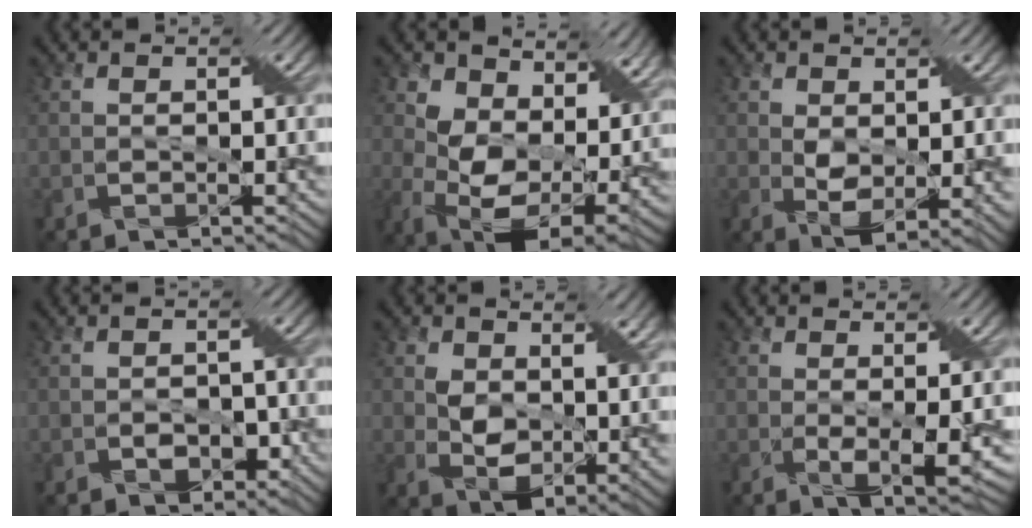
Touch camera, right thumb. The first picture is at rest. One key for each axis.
{"total": 13.9, "fx": 4.6, "fy": 8.7, "fz": 9.9, "tx": -0.197, "ty": -0.021, "tz": 0.095}
{"total": 5.5, "fx": 0.3, "fy": 3.1, "fz": 4.5, "tx": -0.080, "ty": -0.010, "tz": 0.014}
{"total": 2.0, "fx": -1.0, "fy": 1.6, "fz": 0.7, "tx": -0.004, "ty": -0.001, "tz": -0.013}
{"total": 7.0, "fx": 2.0, "fy": 4.2, "fz": 5.2, "tx": -0.100, "ty": -0.016, "tz": 0.041}
{"total": 3.6, "fx": 0.1, "fy": 0.7, "fz": 3.6, "tx": -0.062, "ty": -0.011, "tz": 0.010}